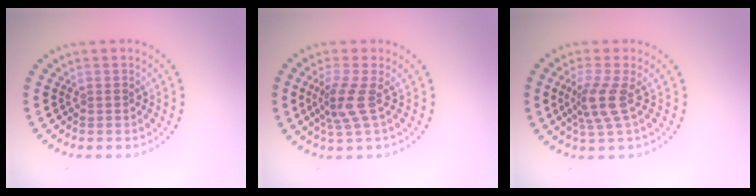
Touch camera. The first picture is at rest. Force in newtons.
{"total": 2.8, "press": 2.1, "slide": 1.8}
{"total": 2.9, "press": 2.1, "slide": 1.9}